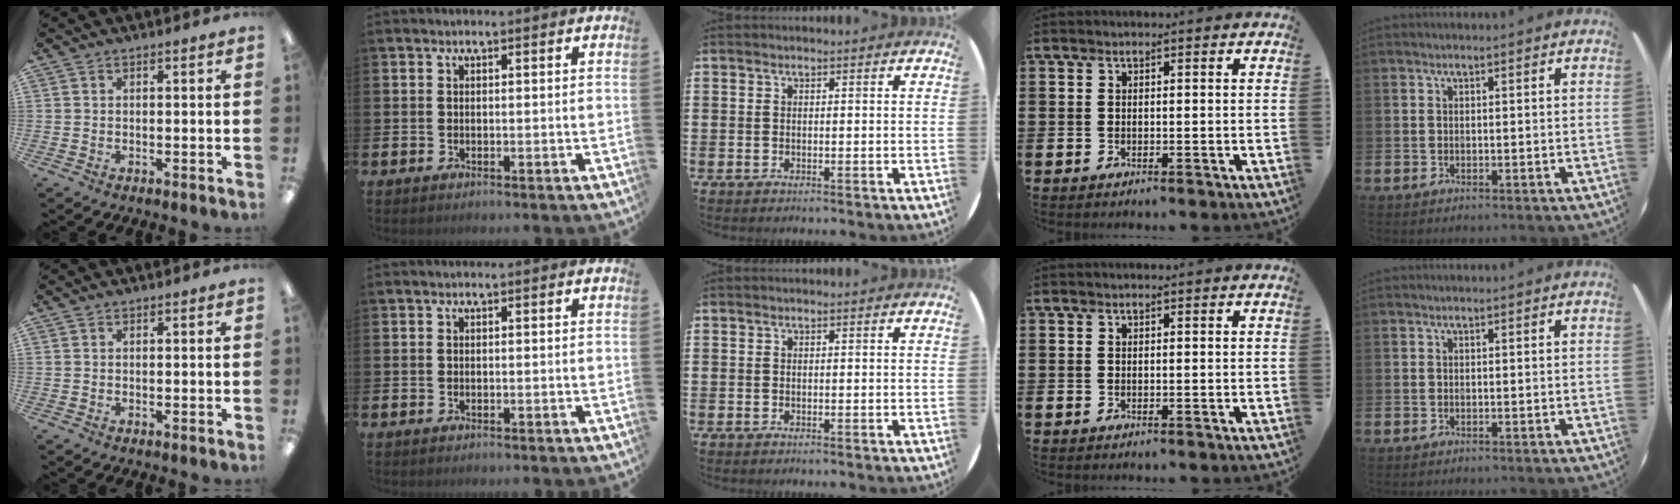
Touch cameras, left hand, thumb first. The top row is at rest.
{}